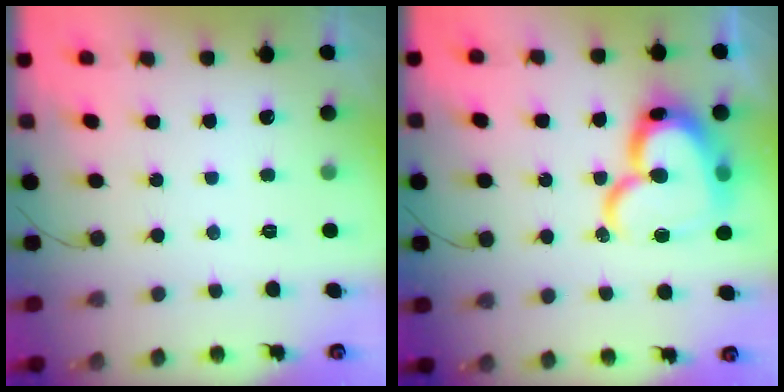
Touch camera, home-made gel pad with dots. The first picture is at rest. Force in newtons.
{"total": 22.2, "press": 22.0, "slide": 2.6}